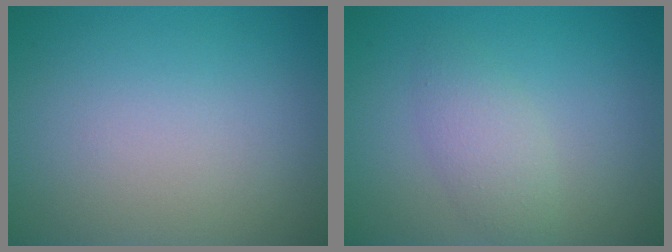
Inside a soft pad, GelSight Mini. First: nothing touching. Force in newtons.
{"total": 2.4, "press": 2.4, "slide": 0.1}